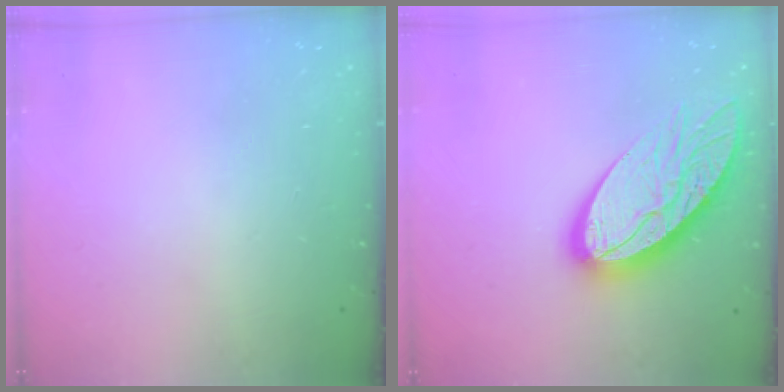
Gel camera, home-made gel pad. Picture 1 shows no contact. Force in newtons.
{"total": 17.2, "press": 17.2, "slide": 1.5}